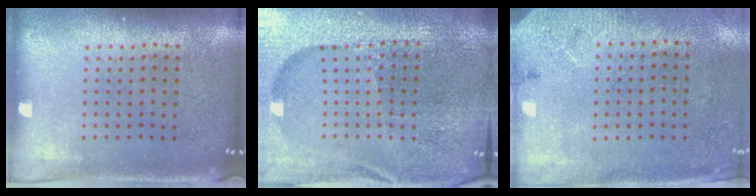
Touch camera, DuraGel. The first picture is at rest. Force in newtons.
{"total": 5.4, "press": 5.0, "slide": 2.1}
{"total": 2.6, "press": 2.1, "slide": 1.6}